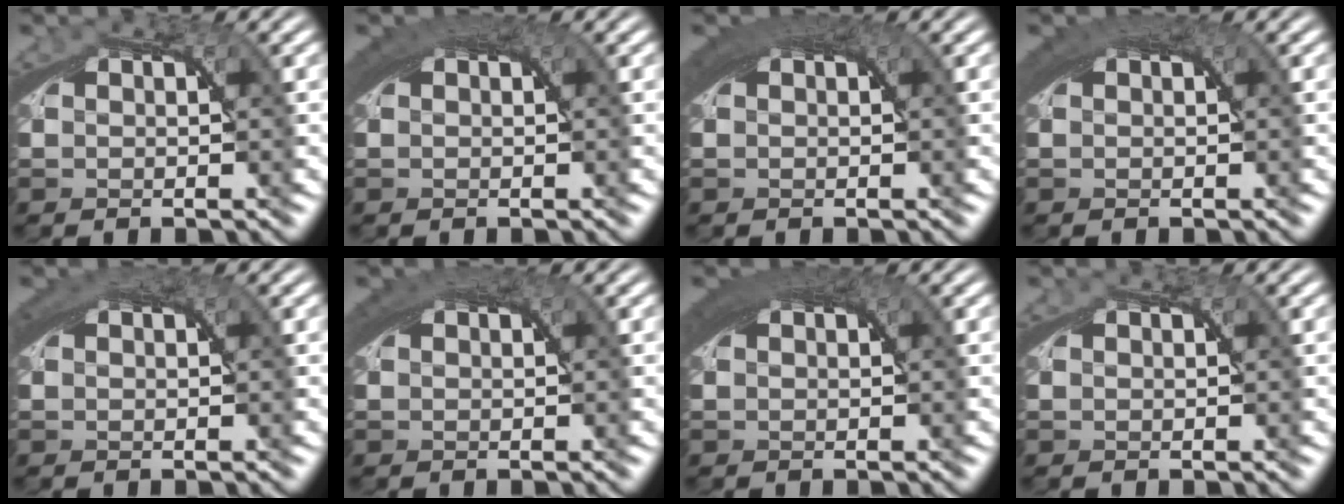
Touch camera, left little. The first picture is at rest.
{"total": 3.5, "force": [1.7, 1.2, 2.8], "torque": [-0.041, 0.013, 0.022]}
{"total": 4.1, "force": [1.8, 1.4, 3.4], "torque": [-0.047, 0.015, 0.024]}
{"total": 3.4, "force": [1.6, 1.2, 2.8], "torque": [-0.041, 0.013, 0.021]}
{"total": 2.7, "force": [1.4, 1.0, 2.1], "torque": [-0.034, 0.011, 0.018]}
{"total": 3.2, "force": [1.6, 1.1, 2.5], "torque": [-0.038, 0.013, 0.020]}
{"total": 4.4, "force": [1.9, 1.5, 3.6], "torque": [-0.050, 0.015, 0.025]}
{"total": 0.0}